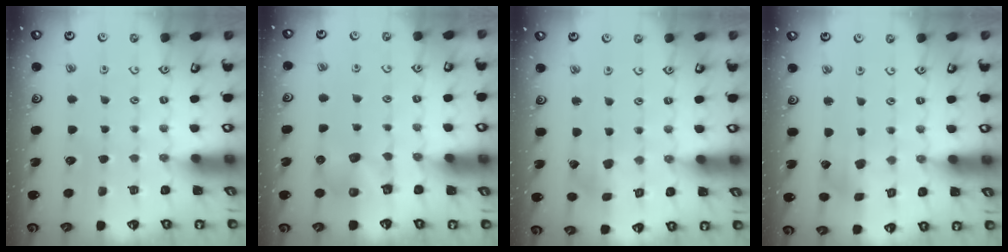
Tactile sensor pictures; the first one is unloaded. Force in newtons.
{"total": 7.8, "press": 7.8, "slide": 0.4}
{"total": 2.1, "press": 2.1, "slide": 0.3}
{"total": 2.7, "press": 2.7, "slide": 0.4}